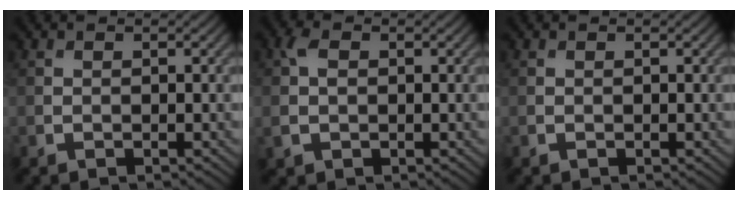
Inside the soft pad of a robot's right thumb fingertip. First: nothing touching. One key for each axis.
{"total": 3.0, "fx": 0.3, "fy": 2.2, "fz": 2.0, "tx": -0.051, "ty": 0.001, "tz": 0.003}
{"total": 0.0}